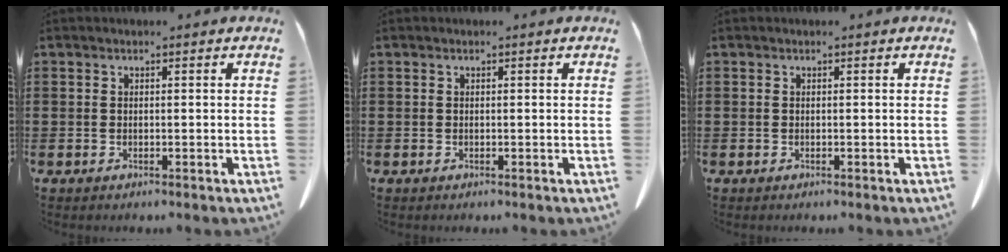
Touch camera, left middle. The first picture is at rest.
{"total": 0.0}
{"total": 0.0}